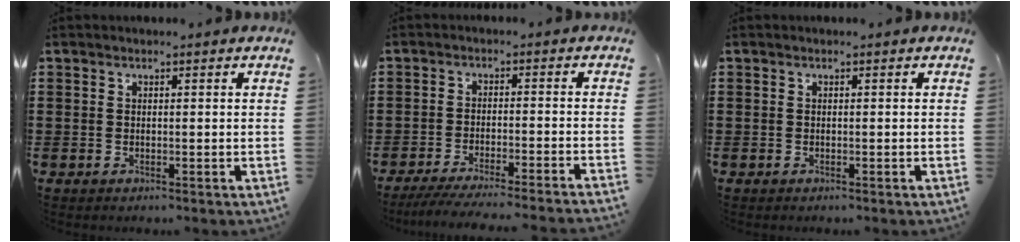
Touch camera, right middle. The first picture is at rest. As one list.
[{"total": 4.4, "force": [-4.0, -0.2, 1.8], "torque": [-0.035, -0.010, -0.079]}, {"total": 0.0}]